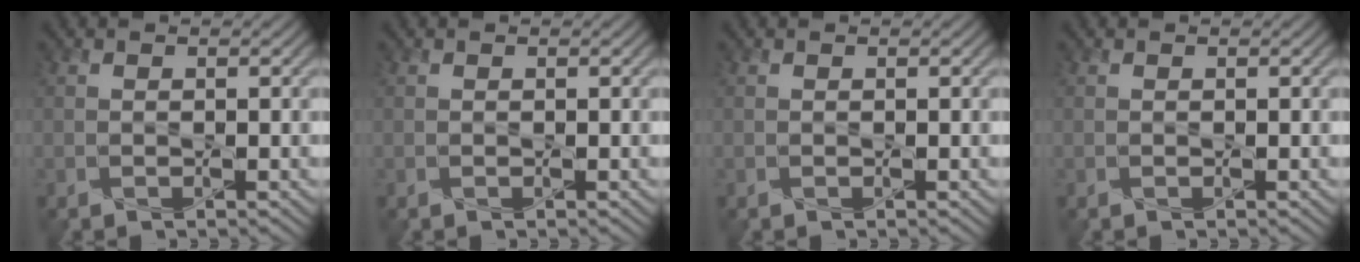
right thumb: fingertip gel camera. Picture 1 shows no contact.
{"total": 0.0}
{"total": 0.0}
{"total": 0.0}